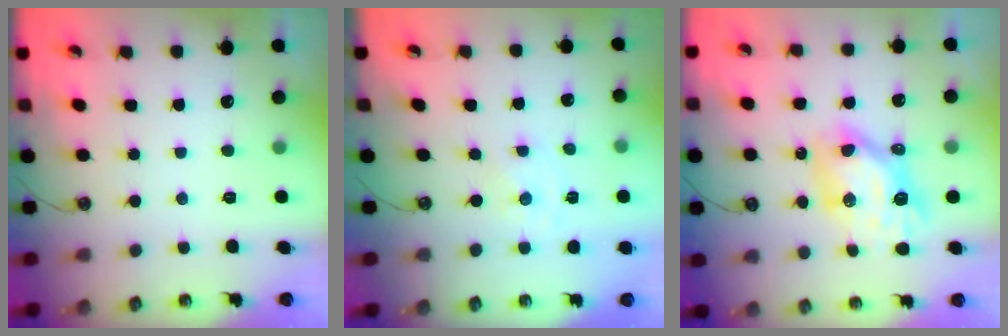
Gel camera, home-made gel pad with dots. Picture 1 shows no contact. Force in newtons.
{"total": 0.0}
{"total": 10.4, "press": 10.4, "slide": 0.8}